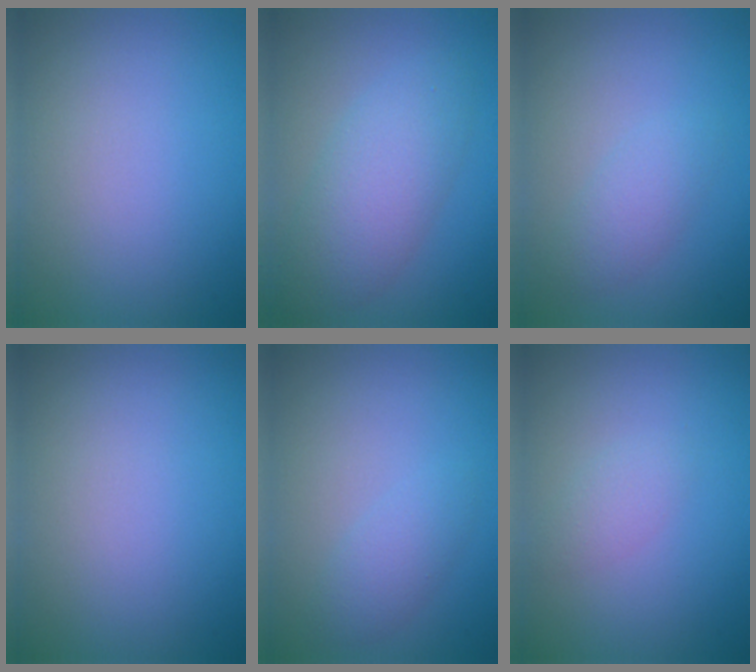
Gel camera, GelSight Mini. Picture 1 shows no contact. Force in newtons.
{"total": 5.0, "press": 5.0, "slide": 0.2}
{"total": 2.1, "press": 2.1, "slide": 0.1}
{"total": 0.0}
{"total": 1.9, "press": 1.9, "slide": 0.1}
{"total": 1.3, "press": 1.3, "slide": 0.1}